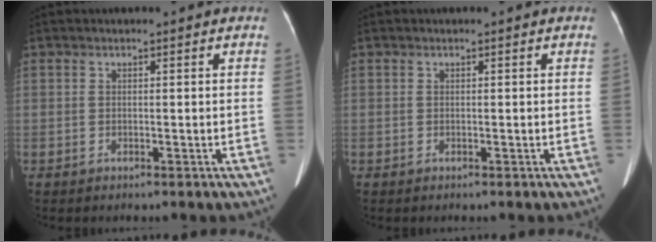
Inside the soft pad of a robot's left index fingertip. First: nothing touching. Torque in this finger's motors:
{"motor_torque": [0.00, 0.00, 0.01, 0.00]}